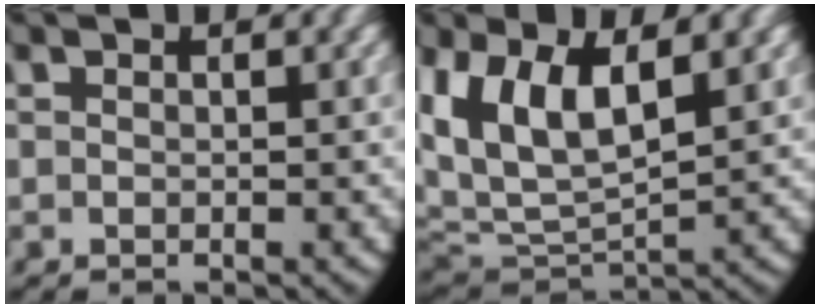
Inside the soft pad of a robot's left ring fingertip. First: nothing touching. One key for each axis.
{"total": 10.5, "fx": 2.7, "fy": 7.7, "fz": 6.6, "tx": -0.176, "ty": -0.011, "tz": 0.051}